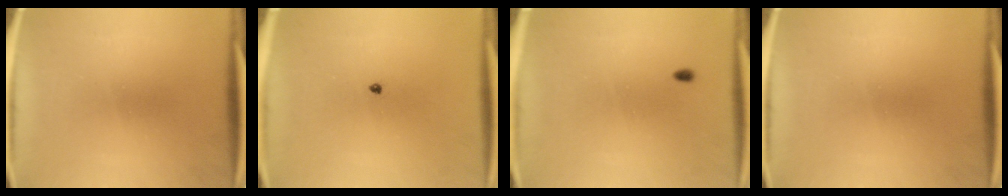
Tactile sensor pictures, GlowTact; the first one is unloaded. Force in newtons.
{"total": 0.6}
{"total": 0.7}
{"total": 0.0}